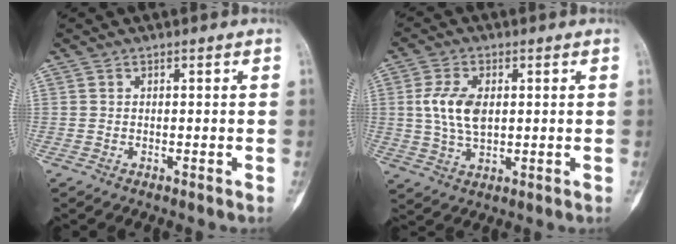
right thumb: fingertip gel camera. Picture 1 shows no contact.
{"total": 8.1, "force": [1.1, 4.6, 6.5], "torque": [-0.132, -0.004, 0.024]}